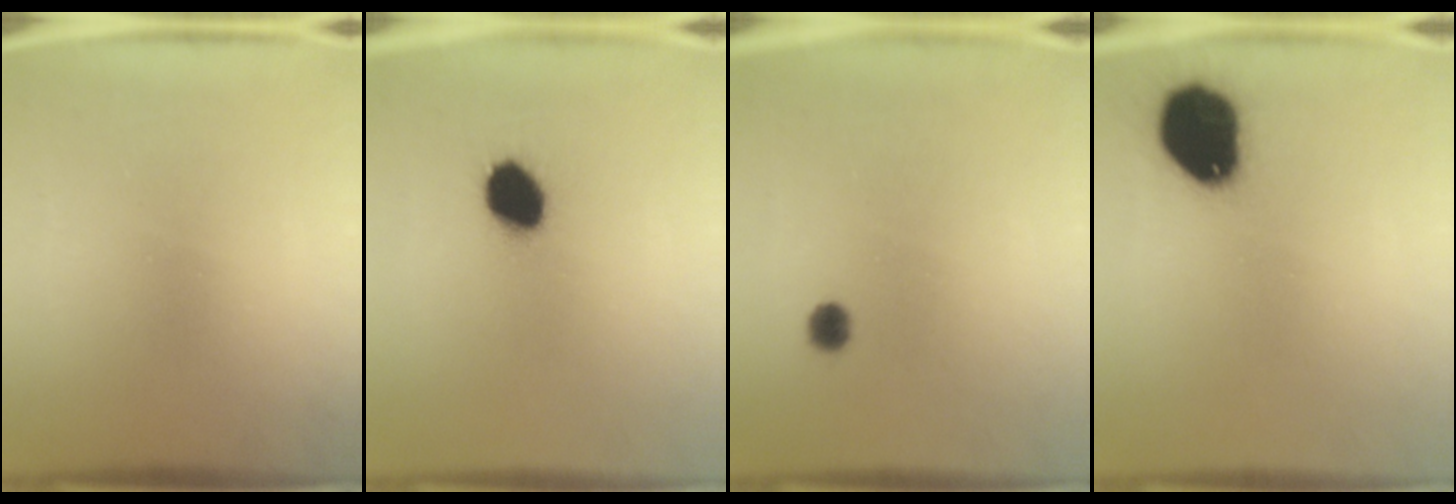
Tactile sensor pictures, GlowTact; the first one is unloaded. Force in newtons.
{"total": 9.3}
{"total": 1.9}
{"total": 17.2}